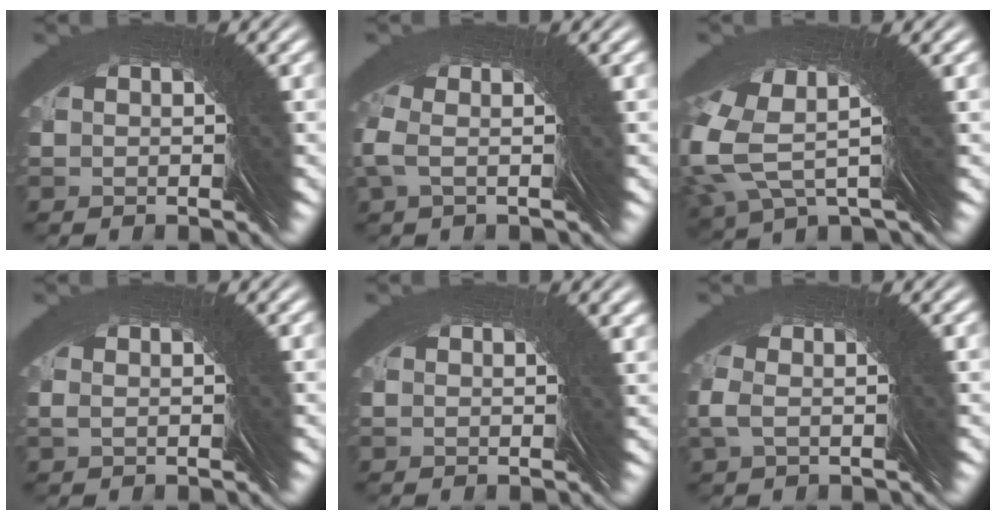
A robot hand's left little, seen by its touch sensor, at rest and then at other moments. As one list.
[{"total": 2.8, "force": [1.2, -2.5, -0.6], "torque": [0.031, 0.042, 0.002]}, {"total": 5.7, "force": [3.8, 1.4, 4.0], "torque": [-0.067, 0.044, 0.037]}, {"total": 1.9, "force": [0.6, -1.8, -0.6], "torque": [0.025, 0.019, 0.004]}, {"total": 2.9, "force": [0.5, -2.4, -1.5], "torque": [0.032, 0.017, 0.006]}, {"total": 2.1, "force": [0.8, -1.9, -0.3], "torque": [0.021, 0.033, -0.001]}]